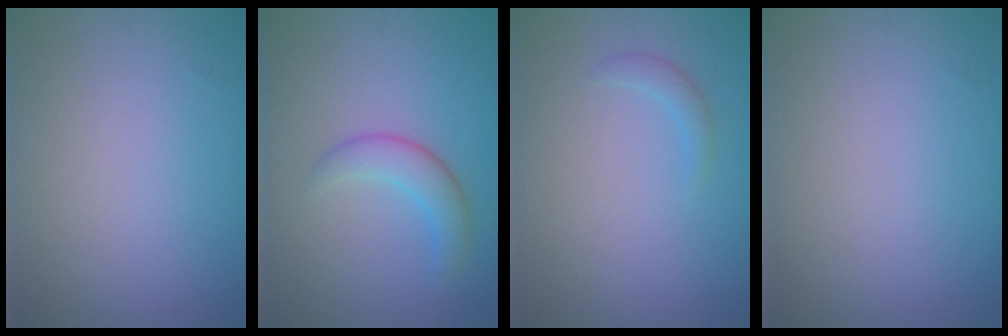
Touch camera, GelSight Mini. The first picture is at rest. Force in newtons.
{"total": 2.9, "press": 2.9, "slide": 0.1}
{"total": 1.1, "press": 1.1, "slide": 0.1}
{"total": 0.0}